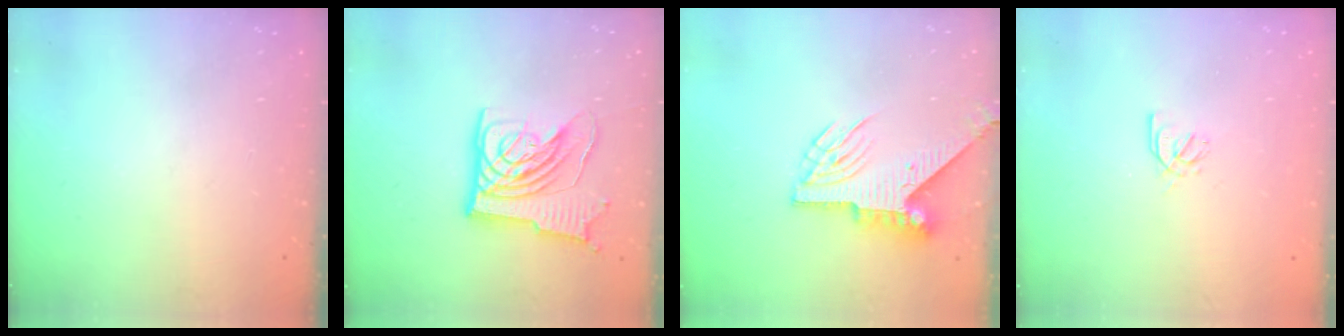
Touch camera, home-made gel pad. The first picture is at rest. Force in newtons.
{"total": 13.1, "press": 13.0, "slide": 1.7}
{"total": 7.3, "press": 7.3, "slide": 0.6}
{"total": 1.7, "press": 1.6, "slide": 0.5}